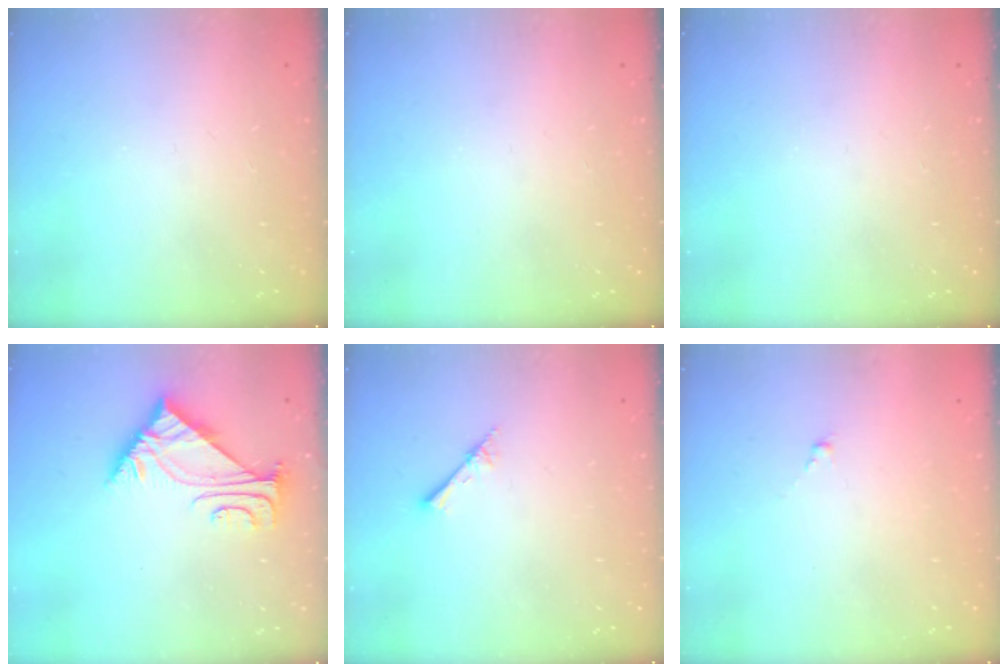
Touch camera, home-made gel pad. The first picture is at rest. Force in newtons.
{"total": 0.0}
{"total": 0.0}
{"total": 5.0, "press": 4.9, "slide": 0.9}
{"total": 2.4, "press": 2.4, "slide": 0.3}
{"total": 0.0}